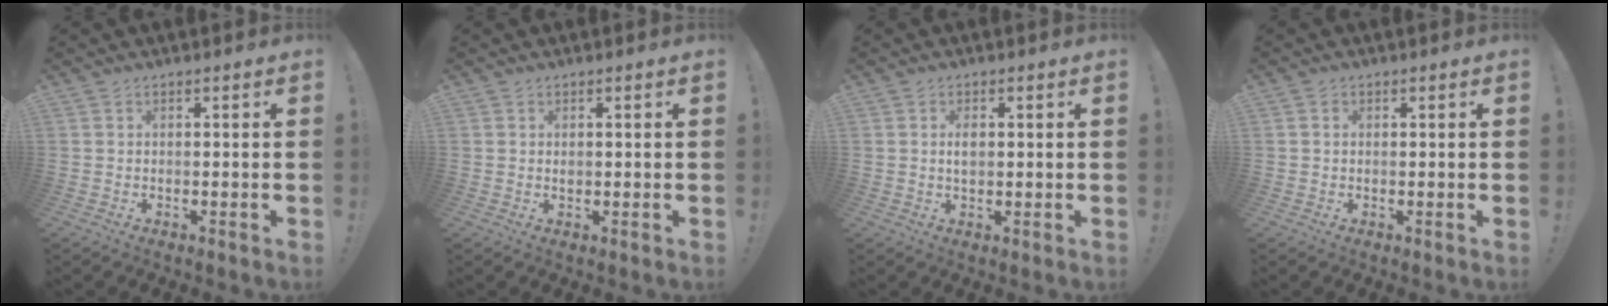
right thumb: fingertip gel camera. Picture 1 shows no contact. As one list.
[{"total": 0.6, "force": [0.1, 0.6, 0.3], "torque": [-0.004, 0.002, 0.001]}, {"total": 2.4, "force": [0.1, 1.3, 2.0], "torque": [-0.032, 0.002, -0.001]}, {"total": 0.9, "force": [0.0, 0.8, 0.3], "torque": [-0.008, 0.005, 0.001]}]